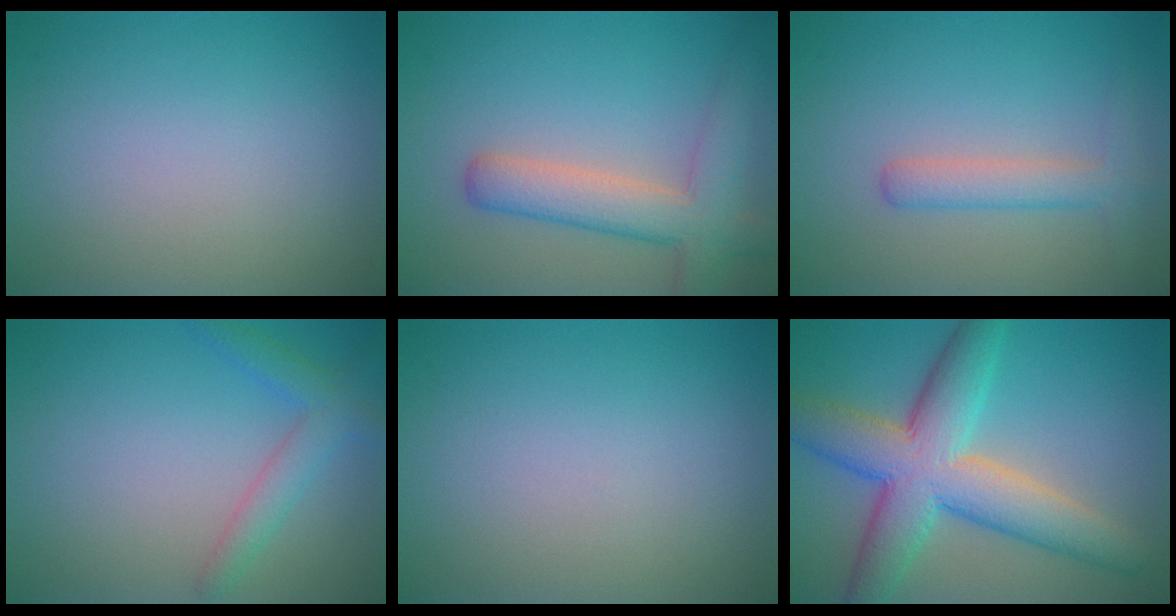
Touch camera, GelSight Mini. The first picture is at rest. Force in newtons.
{"total": 5.4, "press": 5.4, "slide": 0.3}
{"total": 2.7, "press": 2.7, "slide": 0.1}
{"total": 2.7, "press": 2.7, "slide": 0.2}
{"total": 0.0}
{"total": 9.4, "press": 9.3, "slide": 0.5}